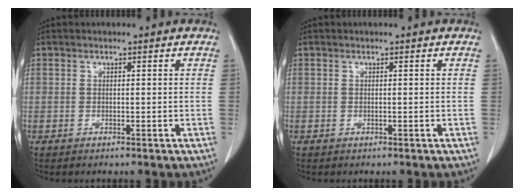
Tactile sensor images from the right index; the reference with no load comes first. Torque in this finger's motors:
{"motor_torque": [-0.07, -0.10, -0.02, -0.01]}